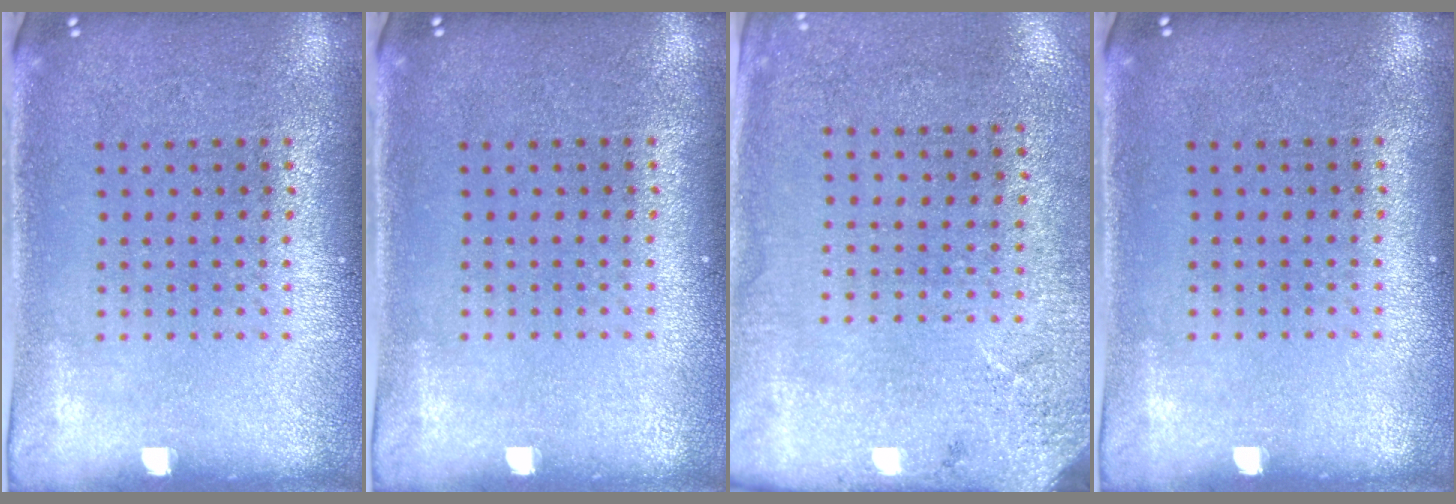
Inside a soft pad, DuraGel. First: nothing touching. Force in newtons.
{"total": 0.0}
{"total": 2.7, "press": 2.2, "slide": 1.5}
{"total": 0.0}